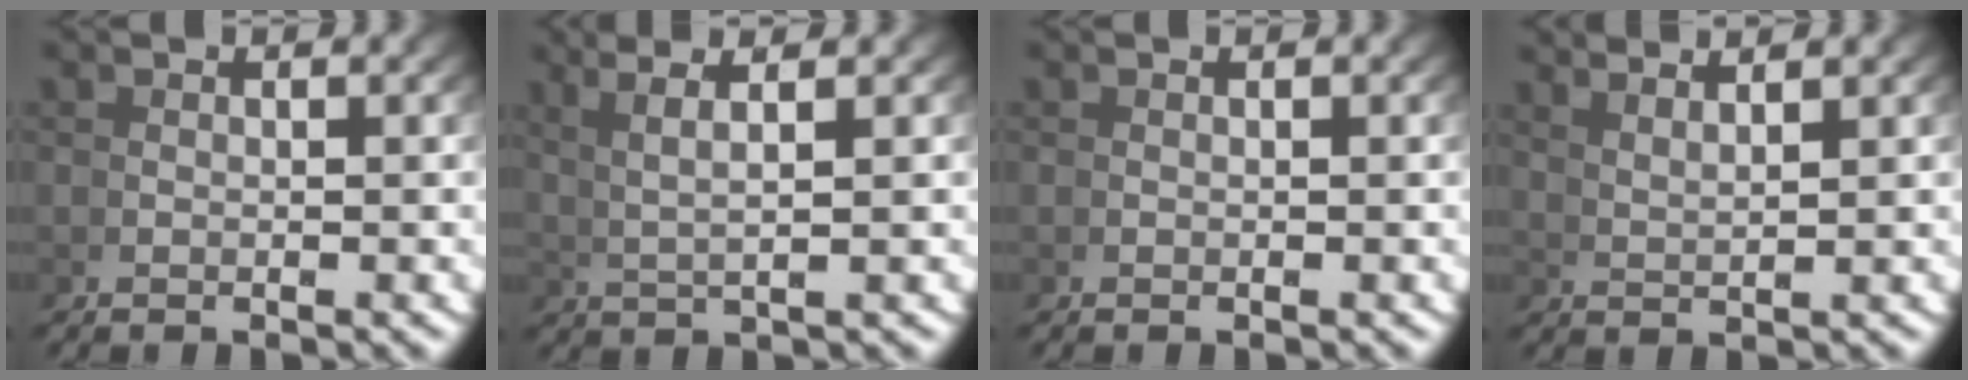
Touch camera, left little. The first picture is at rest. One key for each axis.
{"total": 4.9, "fx": 3.3, "fy": 0.6, "fz": 3.5, "tx": -0.045, "ty": 0.022, "tz": 0.054}
{"total": 0.0}
{"total": 3.6, "fx": 3.3, "fy": -0.5, "fz": 1.4, "tx": -0.012, "ty": 0.005, "tz": 0.065}